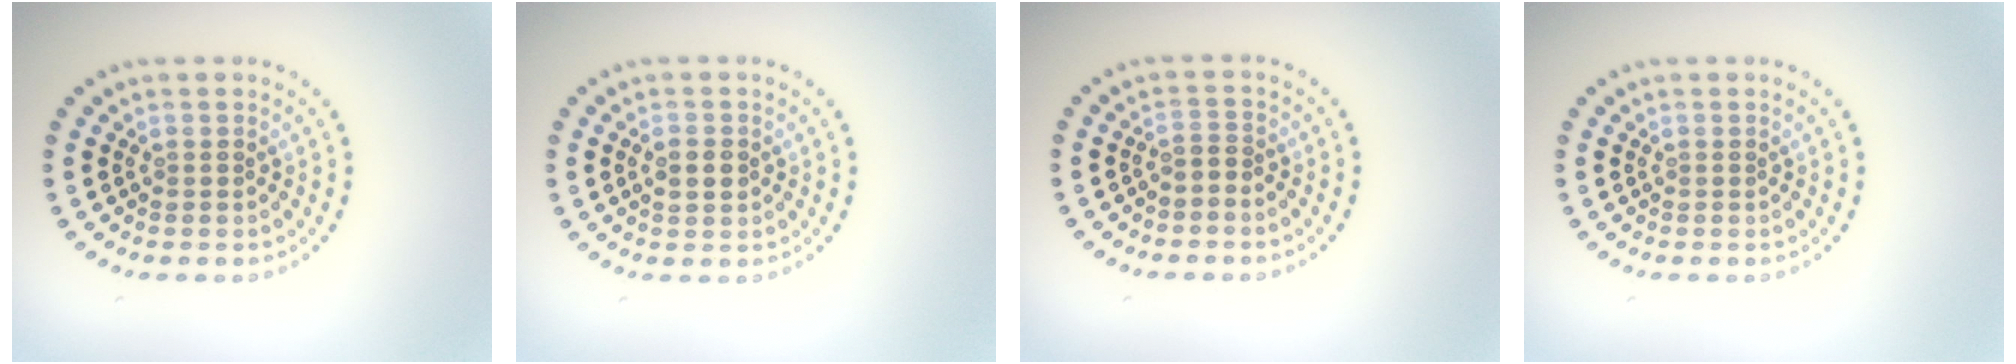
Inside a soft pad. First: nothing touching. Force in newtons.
{"total": 1.6, "press": 1.6, "slide": 0.1}
{"total": 0.8, "press": 0.6, "slide": 0.5}
{"total": 0.0}